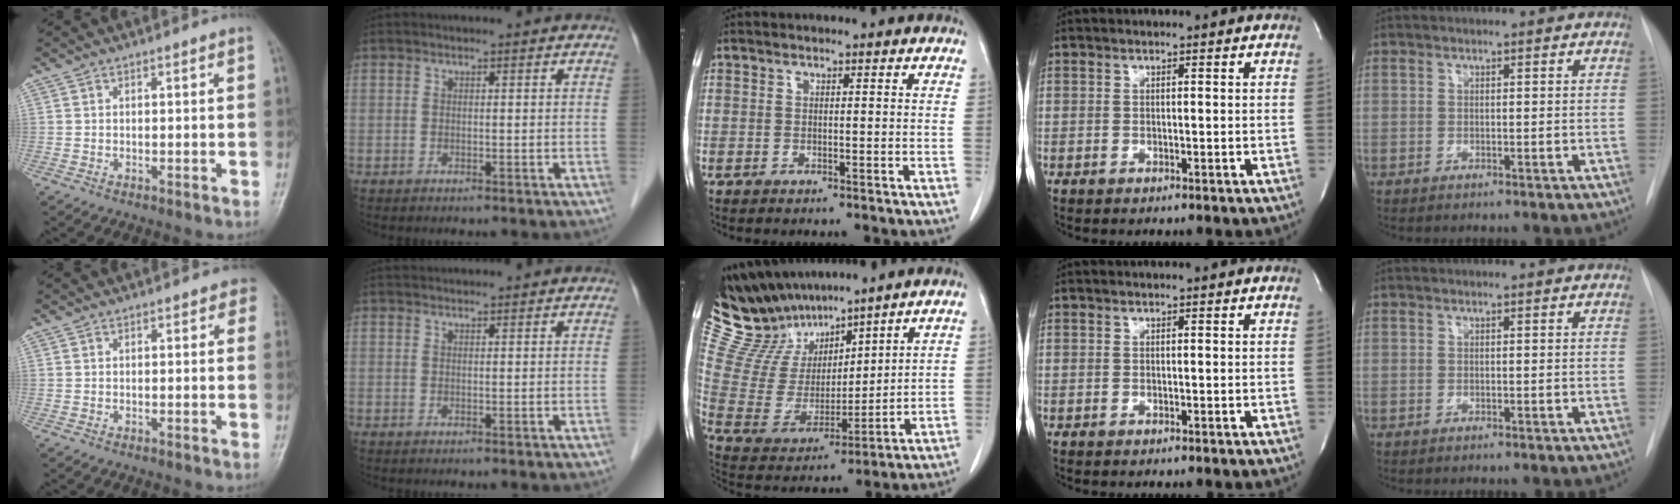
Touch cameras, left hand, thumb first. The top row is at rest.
{"thumb": {"total": 1.7, "force": [0.6, 1.2, 1.0], "torque": [0.016, 0.003, -0.003]}, "index": {"total": 3.2, "force": [3.1, 0.2, 0.7], "torque": [-0.008, 0.032, 0.045]}, "middle": {"total": 14.4, "force": [13.0, 4.8, 4.0], "torque": [-0.096, 0.015, 0.260]}}